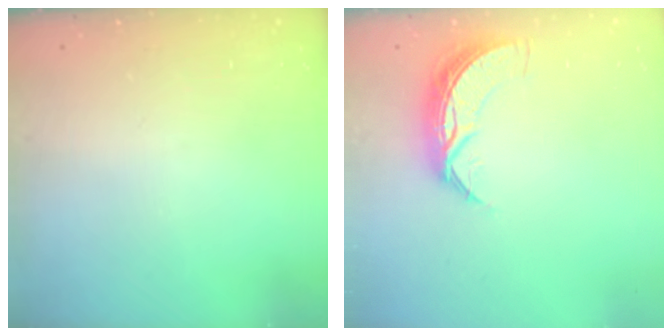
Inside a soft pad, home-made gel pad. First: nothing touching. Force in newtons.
{"total": 8.7, "press": 8.7, "slide": 0.3}